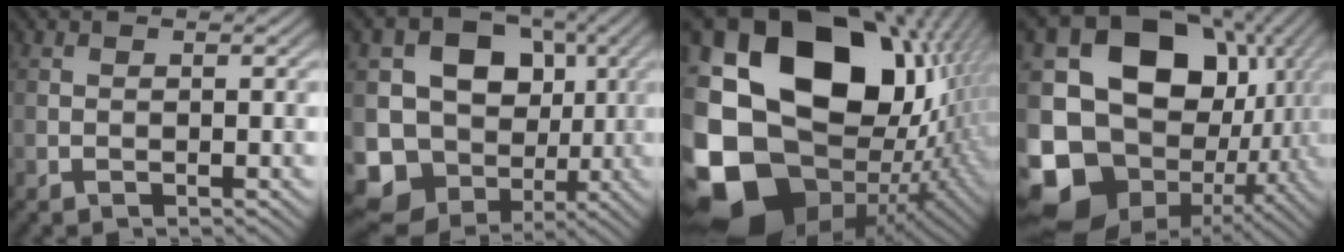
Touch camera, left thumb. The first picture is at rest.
{"total": 15.4, "force": [0.1, 13.7, 7.2], "torque": [-0.165, -0.020, -0.003]}
{"total": 23.2, "force": [-1.3, 18.7, 13.7], "torque": [-0.345, -0.039, 0.007]}
{"total": 19.8, "force": [-2.5, 16.4, 10.9], "torque": [-0.241, -0.041, -0.019]}